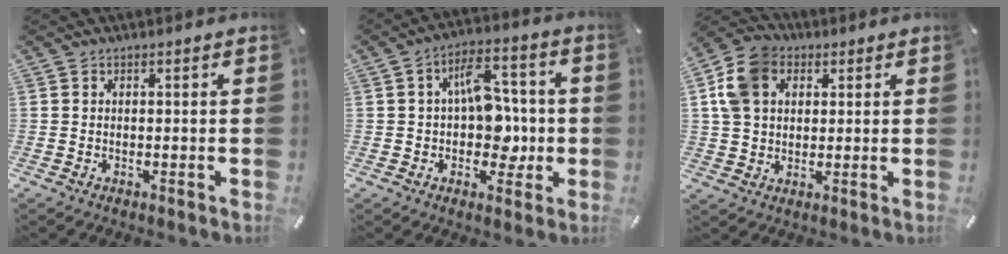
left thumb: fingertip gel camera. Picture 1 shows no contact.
{"total": 11.8, "force": [0.3, 8.3, 8.4], "torque": [-0.107, 0.013, 0.009]}
{"total": 9.9, "force": [3.2, 8.3, 4.5], "torque": [-0.116, 0.005, 0.063]}